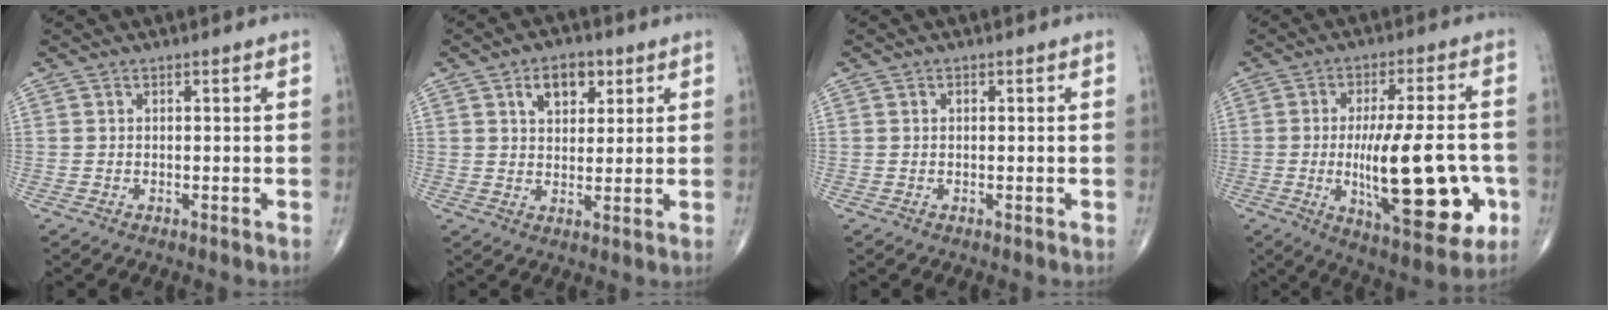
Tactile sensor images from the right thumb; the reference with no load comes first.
{"total": 7.0, "force": [3.1, 4.4, 4.5], "torque": [-0.045, -0.010, 0.047]}
{"total": 0.6, "force": [0.1, 0.3, 0.5], "torque": [-0.009, 0.001, 0.003]}
{"total": 21.0, "force": [-4.0, 7.0, 19.4], "torque": [-0.286, -0.002, -0.043]}